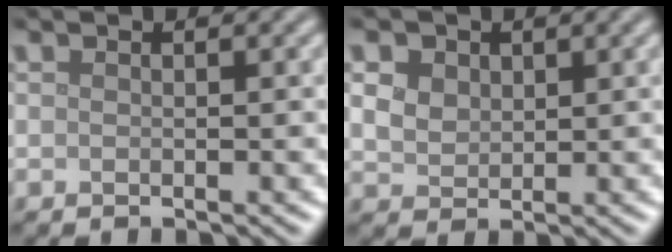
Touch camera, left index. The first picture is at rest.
{"total": 5.0, "force": [2.4, 3.6, 2.5], "torque": [-0.065, 0.019, 0.031]}